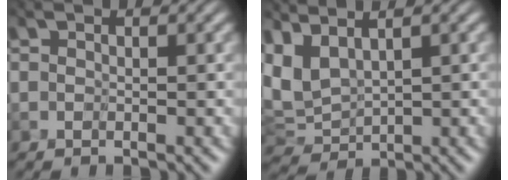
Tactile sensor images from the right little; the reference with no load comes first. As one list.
[{"total": 4.8, "force": [1.7, 2.4, 3.8], "torque": [-0.123, -0.002, 0.046]}]